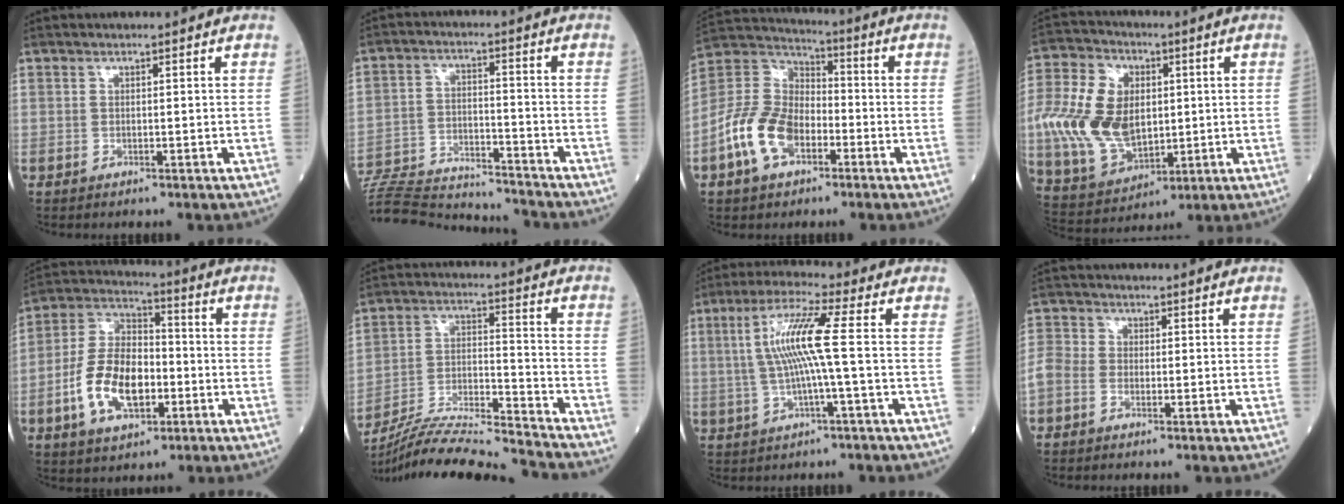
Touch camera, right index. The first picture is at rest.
{"total": 19.0, "force": [-18.3, 1.7, 4.6], "torque": [-0.108, -0.006, -0.281]}
{"total": 12.0, "force": [-4.9, 7.2, 8.2], "torque": [-0.190, 0.020, -0.094]}
{"total": 16.0, "force": [0.5, 10.4, 12.1], "torque": [-0.280, 0.021, 0.021]}
{"total": 13.1, "force": [-3.7, 6.9, 10.4], "torque": [-0.220, 0.016, -0.064]}
{"total": 18.3, "force": [-17.3, -1.3, 5.6], "torque": [-0.116, -0.006, -0.291]}
{"total": 8.6, "force": [0.5, -0.5, 8.6], "torque": [-0.174, 0.017, 0.010]}
{"total": 3.5, "force": [-1.3, 2.7, 1.9], "torque": [-0.053, 0.007, -0.031]}